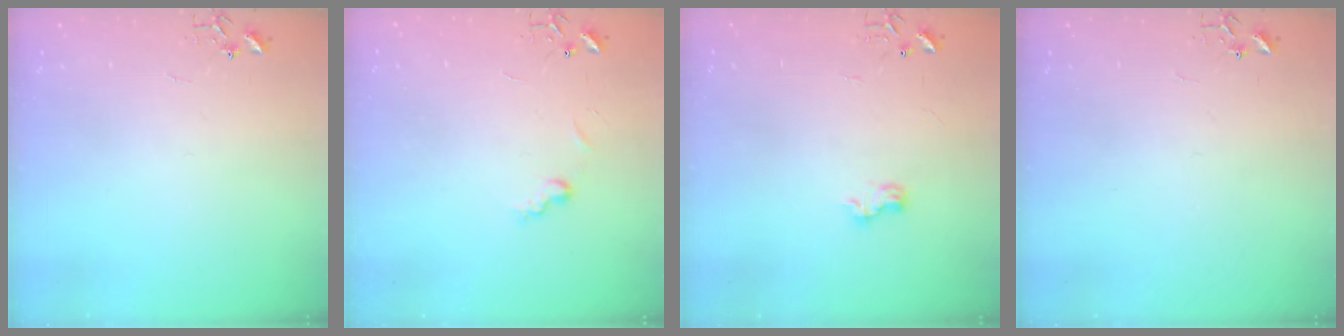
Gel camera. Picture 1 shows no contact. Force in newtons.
{"total": 6.9, "press": 6.9, "slide": 0.7}
{"total": 6.4, "press": 6.4, "slide": 0.3}
{"total": 0.0}